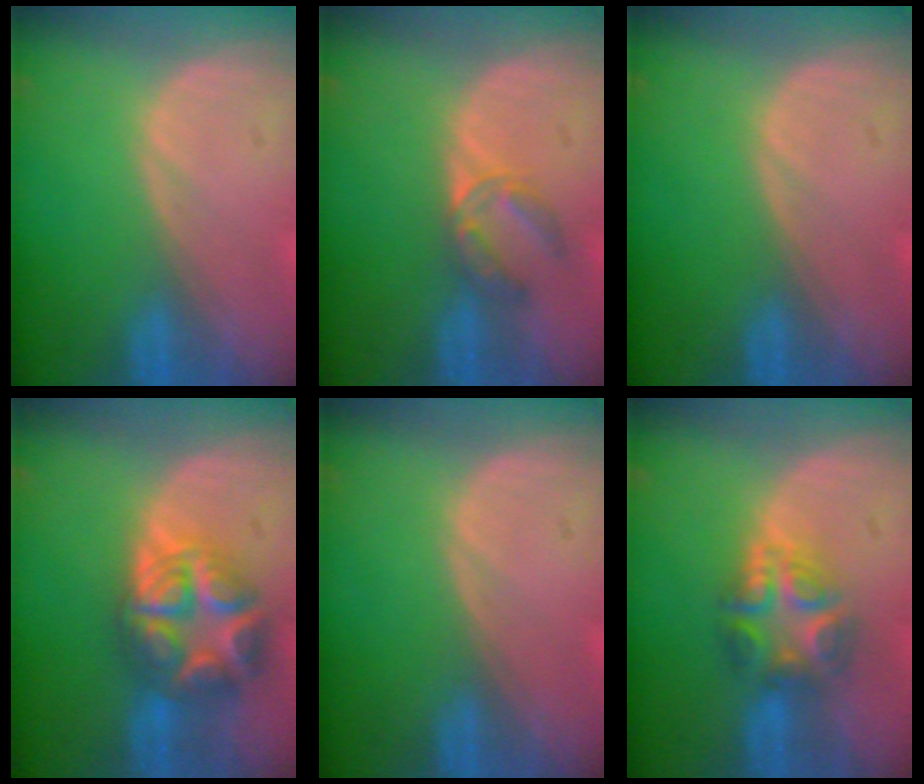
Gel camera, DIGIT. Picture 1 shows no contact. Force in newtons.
{"total": 3.8, "press": 3.6, "slide": 1.0}
{"total": 0.0}
{"total": 8.6, "press": 8.6, "slide": 0.5}
{"total": 0.0}
{"total": 6.8, "press": 6.2, "slide": 2.9}